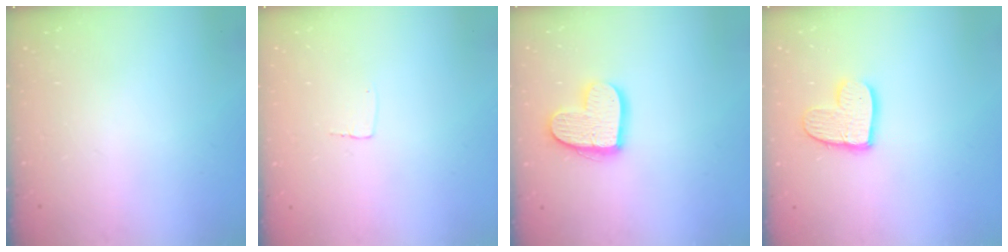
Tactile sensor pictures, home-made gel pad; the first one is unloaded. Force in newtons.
{"total": 2.6, "press": 2.6, "slide": 0.1}
{"total": 13.2, "press": 13.1, "slide": 0.7}
{"total": 10.6, "press": 10.6, "slide": 0.8}